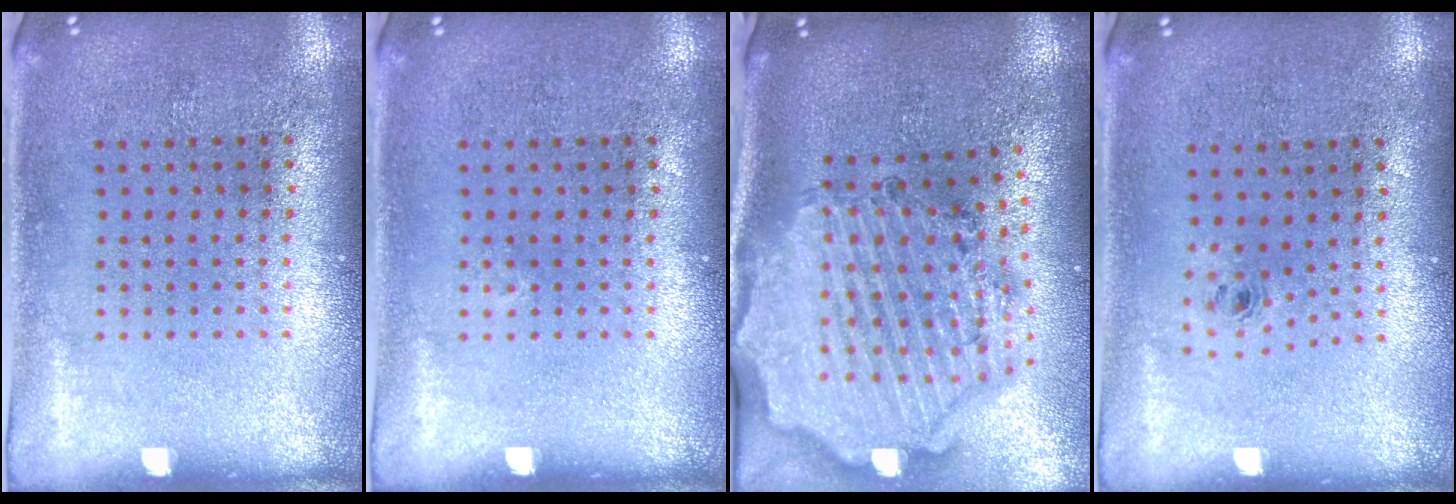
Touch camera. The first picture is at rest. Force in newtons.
{"total": 0.0}
{"total": 3.2, "press": 2.8, "slide": 1.6}
{"total": 0.6, "press": 0.3, "slide": 0.5}